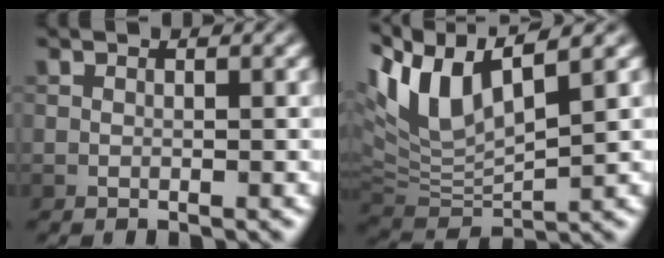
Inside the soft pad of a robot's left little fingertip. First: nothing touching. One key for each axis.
{"total": 8.3, "fx": 4.5, "fy": 2.8, "fz": 6.4, "tx": -0.143, "ty": 0.015, "tz": 0.081}